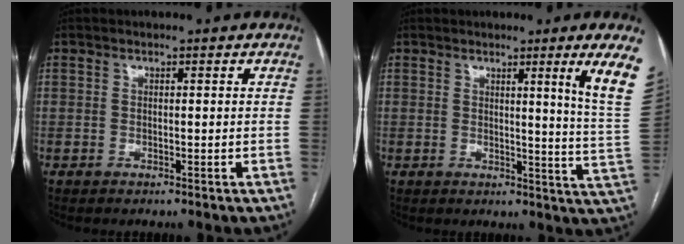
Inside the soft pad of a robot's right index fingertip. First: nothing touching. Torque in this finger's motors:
{"motor_torque": [0.15, 0.24, 0.07, 0.02]}